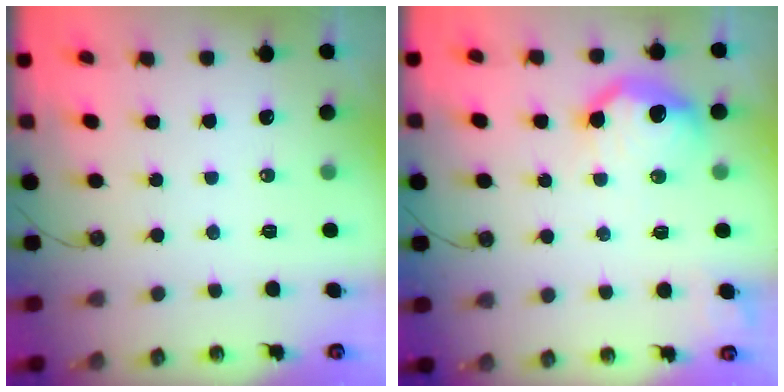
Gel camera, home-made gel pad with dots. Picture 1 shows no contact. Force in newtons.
{"total": 13.8, "press": 13.8, "slide": 1.0}